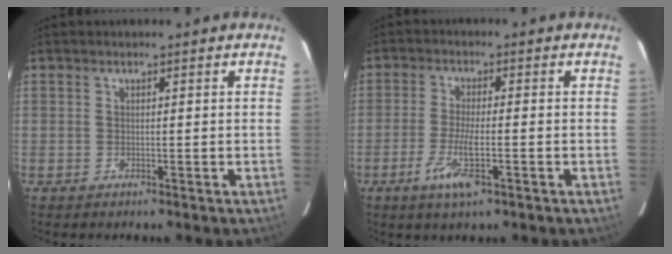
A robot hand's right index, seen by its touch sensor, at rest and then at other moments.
{"total": 5.8, "force": [-2.7, 0.8, 5.1], "torque": [-0.104, -0.009, -0.046]}